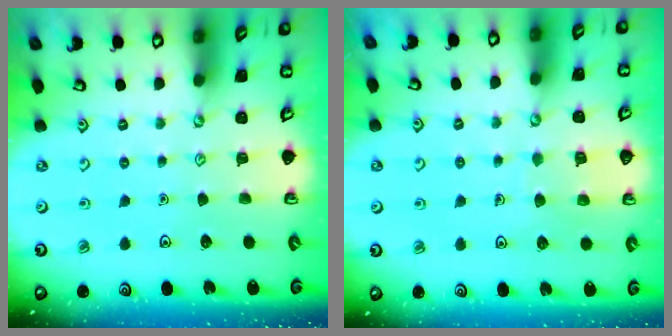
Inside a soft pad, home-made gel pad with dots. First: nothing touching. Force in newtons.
{"total": 5.3, "press": 5.3, "slide": 0.3}